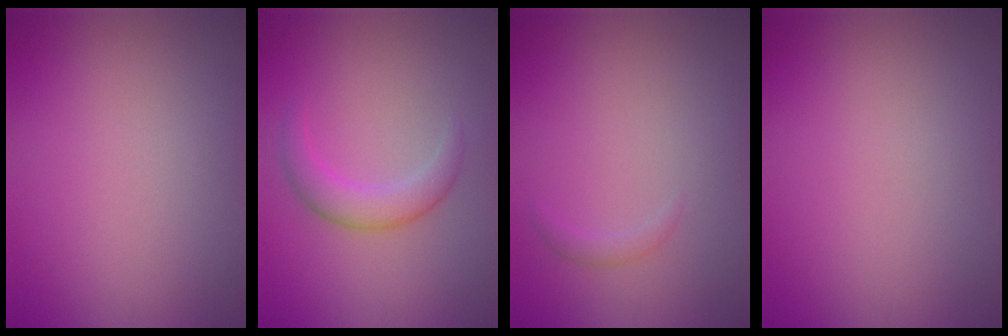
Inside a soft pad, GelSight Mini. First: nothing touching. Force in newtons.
{"total": 2.8, "press": 2.8, "slide": 0.1}
{"total": 0.7, "press": 0.7, "slide": 0.0}
{"total": 0.0}